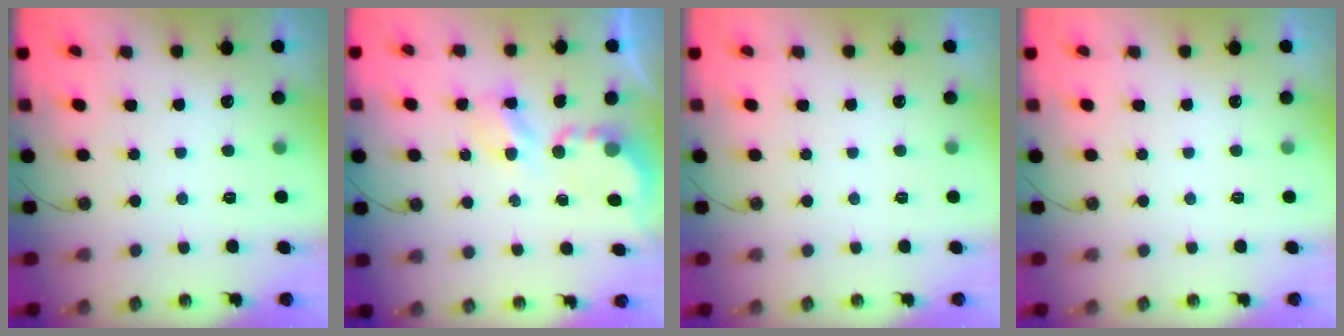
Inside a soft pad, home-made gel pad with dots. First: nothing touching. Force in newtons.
{"total": 4.4, "press": 4.3, "slide": 0.2}
{"total": 0.0}
{"total": 0.0}